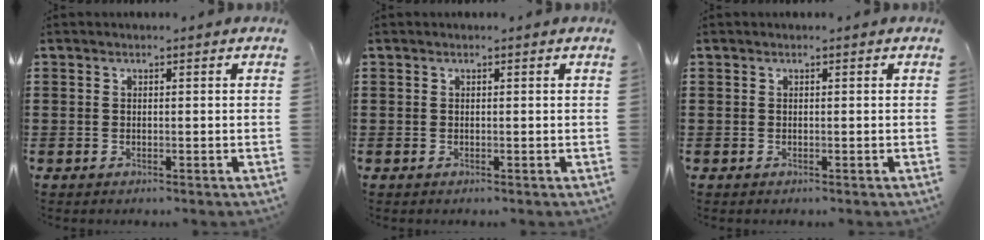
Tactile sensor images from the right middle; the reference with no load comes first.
{"total": 0.0}
{"total": 0.0}